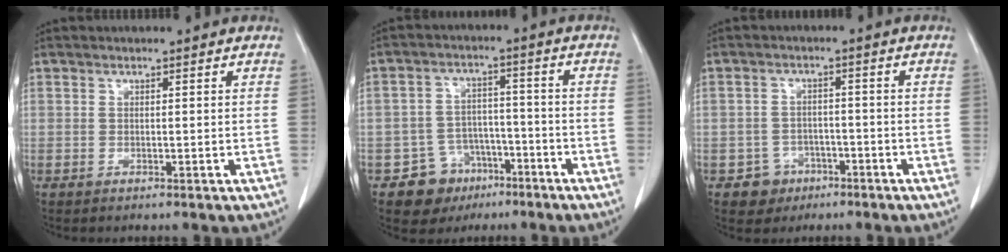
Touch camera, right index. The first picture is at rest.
{"total": 7.6, "force": [-4.4, 6.1, 1.1], "torque": [-0.011, 0.015, -0.060]}
{"total": 4.4, "force": [-2.3, 3.8, 0.0], "torque": [0.006, 0.016, -0.032]}